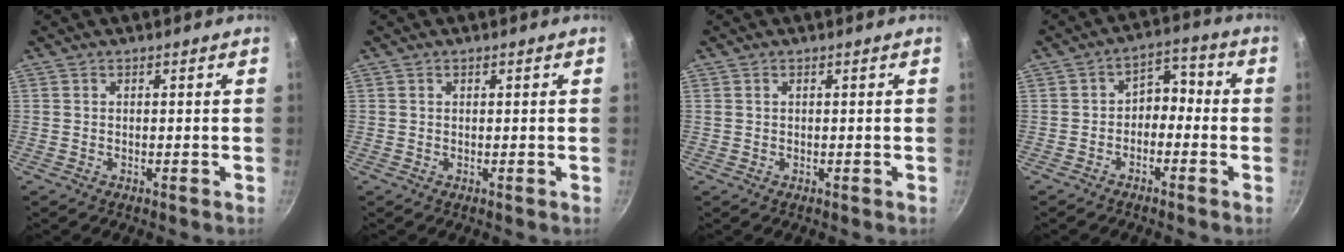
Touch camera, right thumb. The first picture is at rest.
{"total": 0.0}
{"total": 0.6, "force": [0.3, 0.4, 0.4], "torque": [-0.007, 0.006, 0.007]}
{"total": 5.9, "force": [-1.4, 4.2, 3.9], "torque": [-0.031, 0.039, -0.039]}